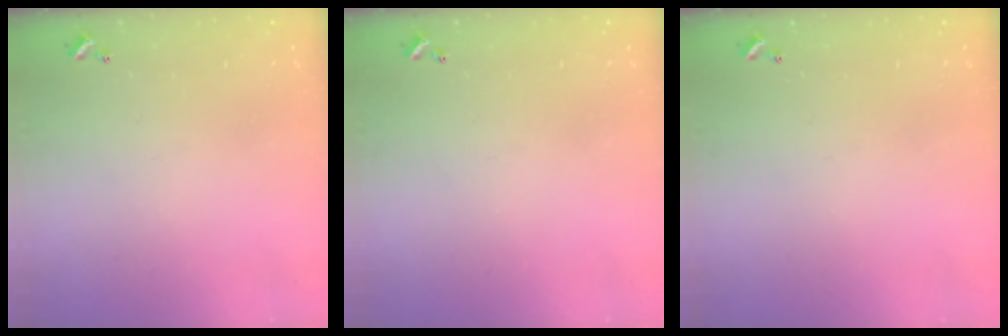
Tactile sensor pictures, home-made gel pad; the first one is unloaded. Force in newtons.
{"total": 0.0}
{"total": 0.0}